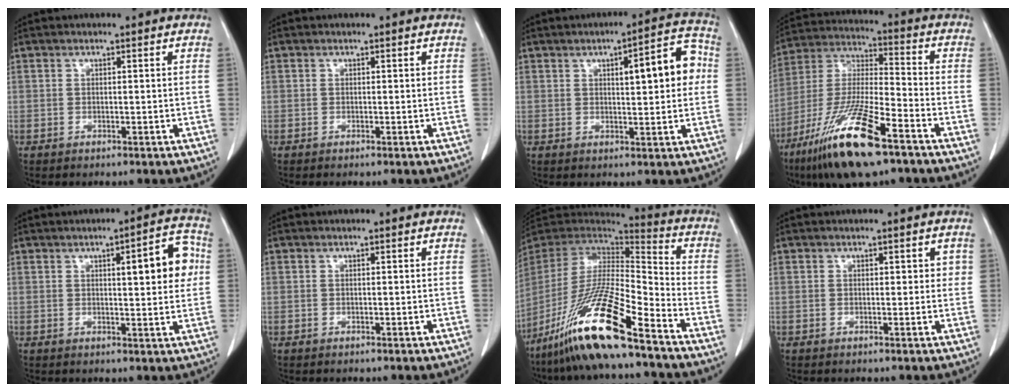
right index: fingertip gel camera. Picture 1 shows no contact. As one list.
[{"total": 0.0}, {"total": 9.0, "force": [1.7, 2.2, 8.5], "torque": [-0.110, 0.023, 0.021]}, {"total": 18.3, "force": [-10.8, 2.7, 14.5], "torque": [-0.317, -0.043, -0.201]}, {"total": 7.9, "force": [1.7, 1.8, 7.5], "torque": [-0.094, 0.014, 0.021]}, {"total": 0.0}, {"total": 19.5, "force": [-13.0, 1.5, 14.4], "torque": [-0.306, -0.043, -0.247]}, {"total": 1.7, "force": [0.6, 1.1, 1.0], "torque": [-0.005, 0.006, 0.007]}]